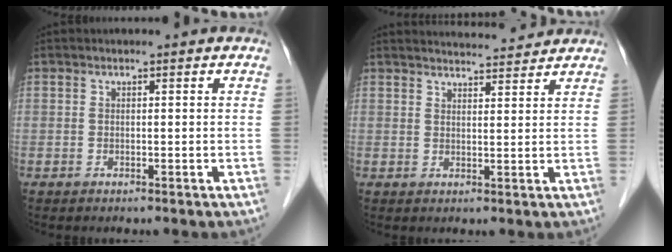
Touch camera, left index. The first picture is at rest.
{"total": 7.6, "force": [7.4, 0.7, 1.4], "torque": [-0.022, 0.014, 0.094]}